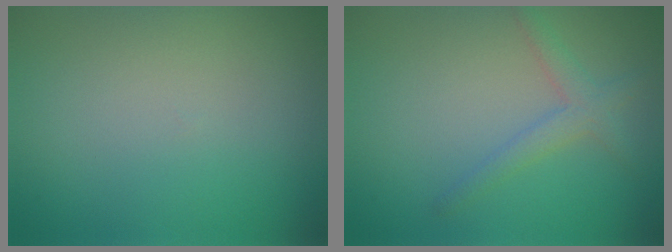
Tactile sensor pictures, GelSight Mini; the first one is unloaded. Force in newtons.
{"total": 2.2, "press": 2.2, "slide": 0.1}